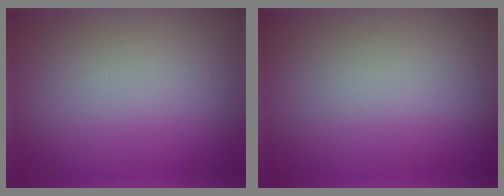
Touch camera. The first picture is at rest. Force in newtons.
{"total": 0.0}